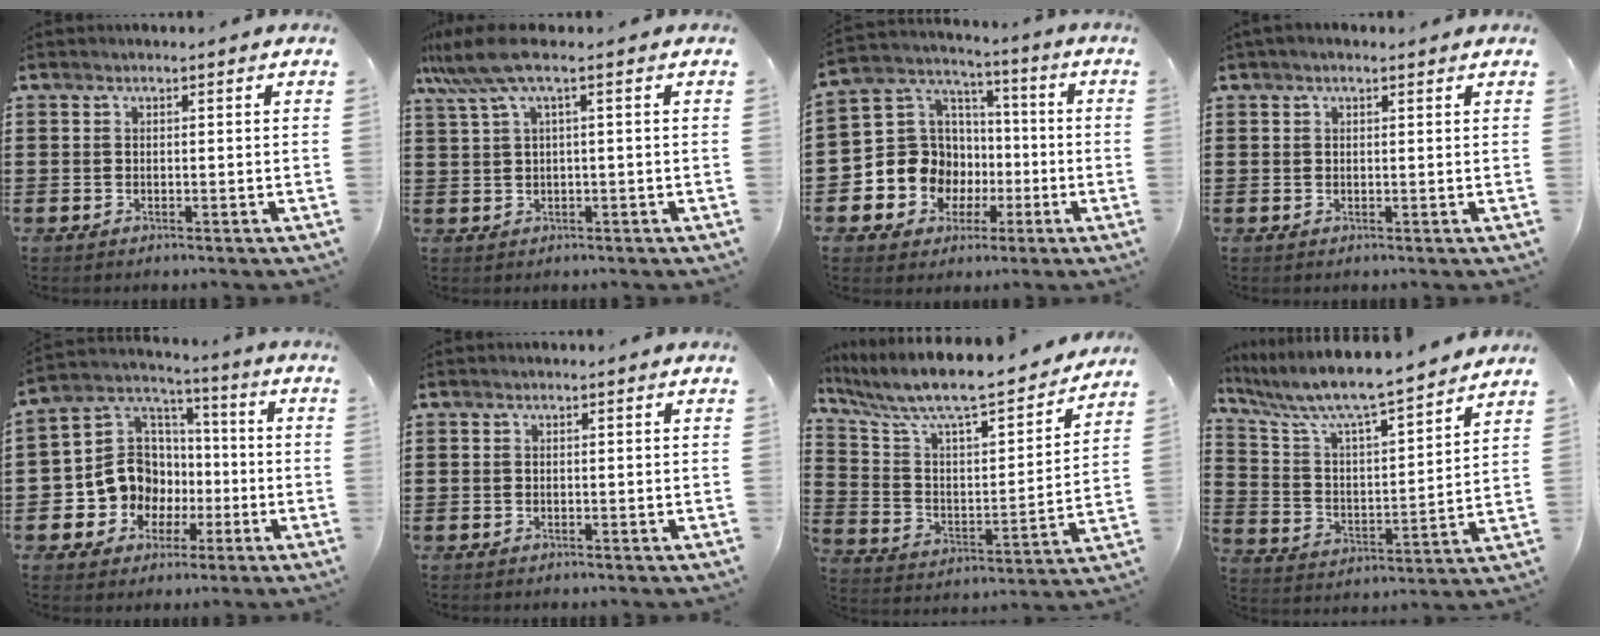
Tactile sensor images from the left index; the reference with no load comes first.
{"total": 5.5, "force": [1.5, 0.6, 5.2], "torque": [-0.124, -0.011, 0.020]}
{"total": 10.3, "force": [-2.0, 9.8, 2.7], "torque": [-0.110, 0.000, -0.033]}
{"total": 0.9, "force": [0.6, 0.3, 0.7], "torque": [-0.014, 0.003, 0.010]}
{"total": 10.9, "force": [-1.9, 10.1, 3.6], "torque": [-0.121, 0.003, -0.030]}
{"total": 0.0}
{"total": 8.4, "force": [7.4, 1.2, 4.0], "torque": [-0.113, -0.063, 0.118]}
{"total": 7.5, "force": [6.7, 0.5, 3.4], "torque": [-0.098, -0.053, 0.107]}